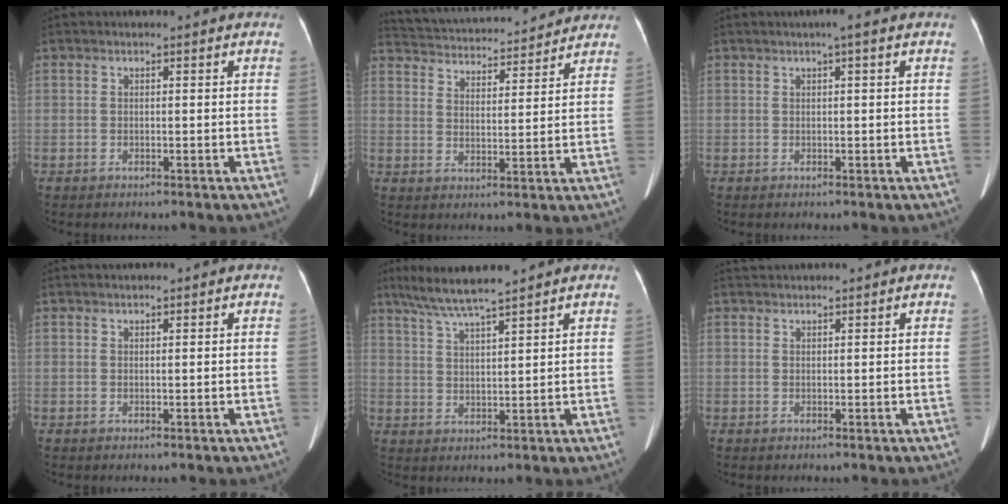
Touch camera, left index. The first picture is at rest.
{"total": 17.5, "force": [16.5, 3.2, 5.0], "torque": [-0.092, 0.025, 0.240]}
{"total": 1.5, "force": [0.6, -0.3, 1.4], "torque": [-0.019, 0.003, 0.013]}
{"total": 2.9, "force": [2.7, 0.1, 1.2], "torque": [-0.013, 0.016, 0.035]}
{"total": 7.9, "force": [6.6, -0.3, 4.5], "torque": [-0.077, 0.015, 0.119]}
{"total": 4.1, "force": [3.9, 0.1, 1.3], "torque": [-0.015, 0.026, 0.058]}